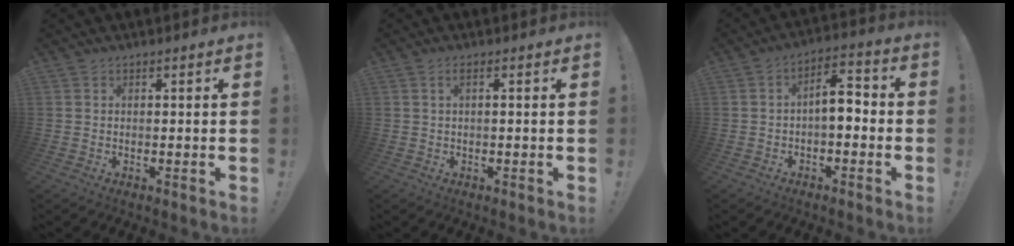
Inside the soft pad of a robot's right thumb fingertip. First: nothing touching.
{"total": 1.3, "force": [0.1, 0.1, 1.3], "torque": [-0.021, 0.001, -0.001]}
{"total": 7.6, "force": [-1.1, 4.1, 6.3], "torque": [-0.093, 0.007, -0.019]}